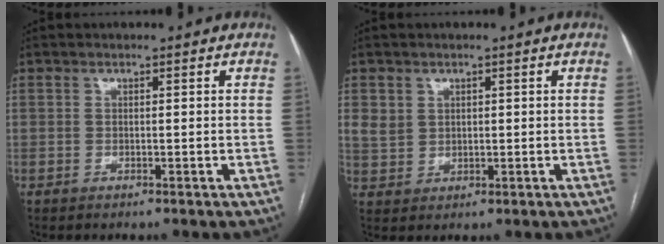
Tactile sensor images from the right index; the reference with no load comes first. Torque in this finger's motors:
{"motor_torque": [0.13, 0.12, 0.04, 0.01]}